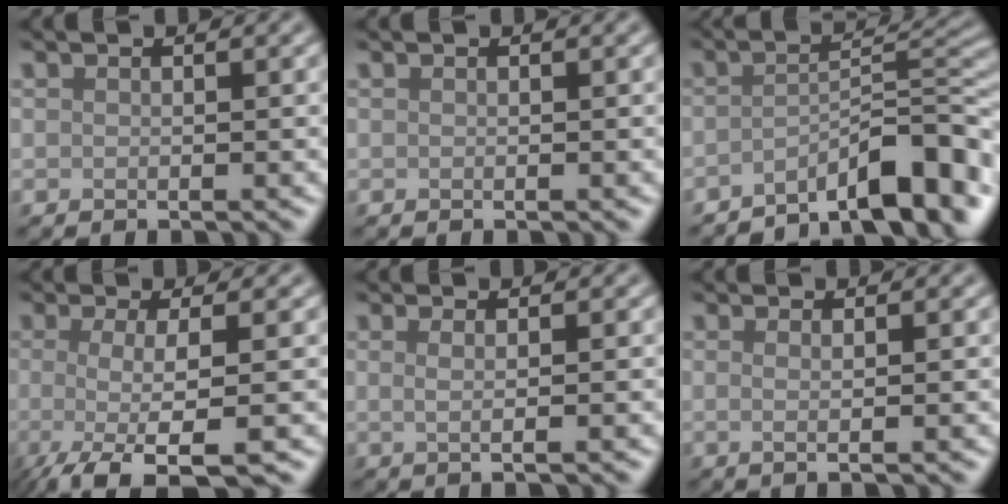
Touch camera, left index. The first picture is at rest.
{"total": 0.0}
{"total": 8.8, "force": [-5.7, 2.0, 6.4], "torque": [-0.079, 0.011, -0.094]}
{"total": 6.2, "force": [-2.5, 1.4, 5.5], "torque": [-0.075, -0.013, -0.055]}
{"total": 2.2, "force": [0.6, 0.9, 2.0], "torque": [-0.024, -0.001, -0.013]}
{"total": 2.0, "force": [0.5, 0.7, 1.8], "torque": [-0.023, -0.002, -0.012]}